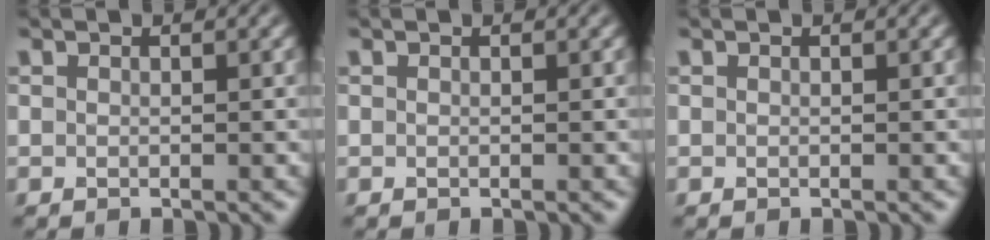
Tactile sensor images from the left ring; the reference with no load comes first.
{"total": 0.0}
{"total": 0.0}